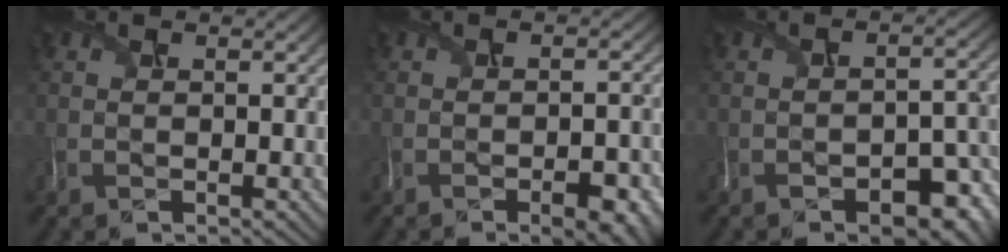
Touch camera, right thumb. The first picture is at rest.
{"total": 5.9, "force": [-3.6, 2.1, 4.2], "torque": [-0.041, -0.008, -0.037]}
{"total": 6.8, "force": [-4.9, 2.7, 3.9], "torque": [-0.055, -0.016, -0.065]}